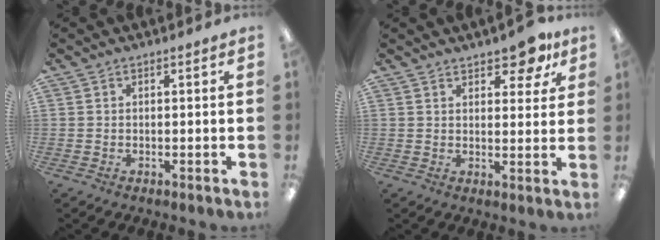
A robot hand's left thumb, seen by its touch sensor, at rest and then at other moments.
{"total": 6.9, "force": [5.1, 3.1, 3.4], "torque": [-0.024, -0.031, 0.083]}